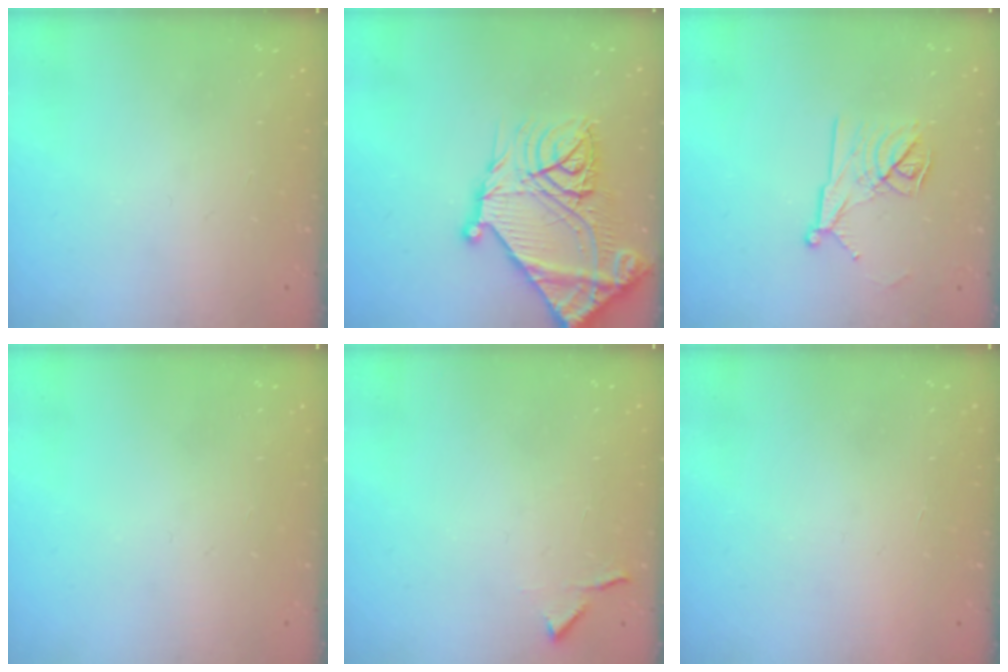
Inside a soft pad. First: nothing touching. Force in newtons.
{"total": 28.1, "press": 27.9, "slide": 3.3}
{"total": 12.0, "press": 12.0, "slide": 0.1}
{"total": 0.0}
{"total": 4.2, "press": 4.1, "slide": 0.6}
{"total": 1.5, "press": 1.5, "slide": 0.1}